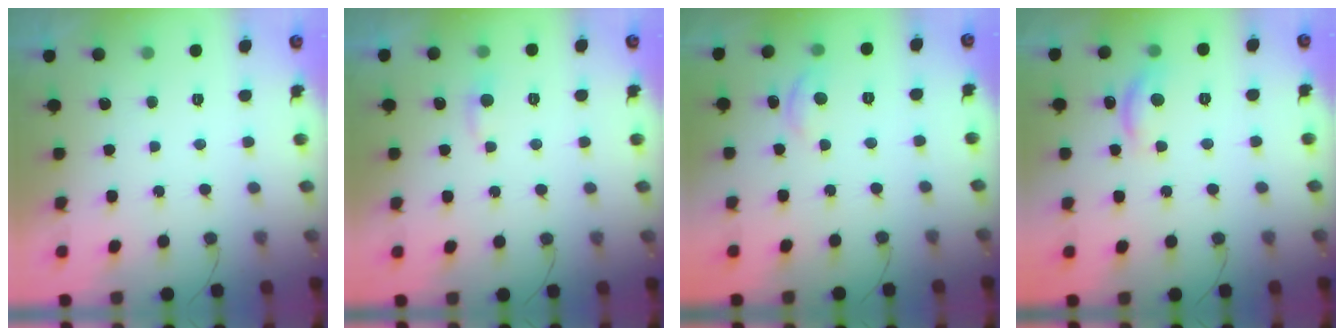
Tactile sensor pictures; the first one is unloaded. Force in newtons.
{"total": 3.8, "press": 3.8, "slide": 0.5}
{"total": 5.3, "press": 5.2, "slide": 0.6}
{"total": 10.6, "press": 10.5, "slide": 0.7}